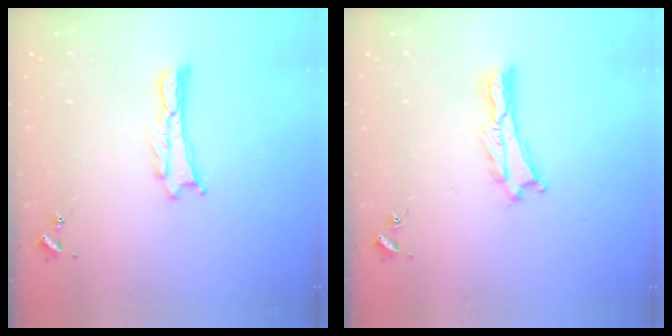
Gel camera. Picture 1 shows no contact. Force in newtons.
{"total": 0.6, "press": 0.5, "slide": 0.2}